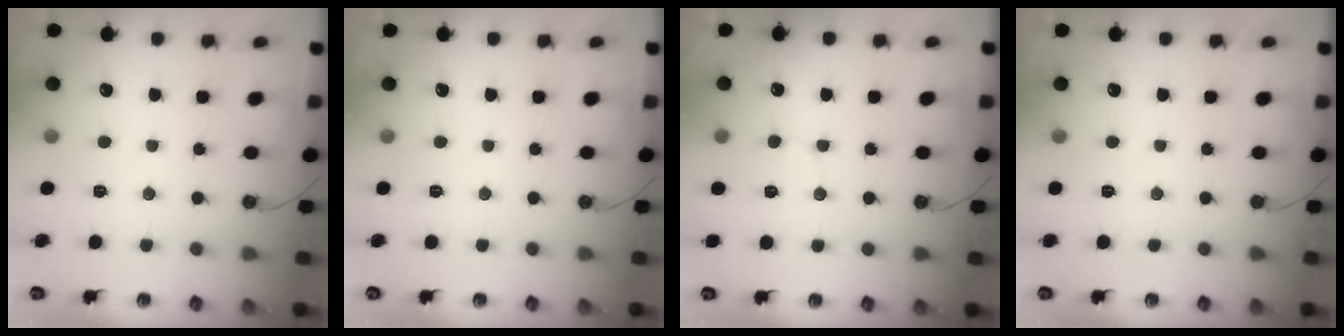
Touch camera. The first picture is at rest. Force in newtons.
{"total": 0.0}
{"total": 4.8, "press": 4.7, "slide": 0.7}
{"total": 0.0}